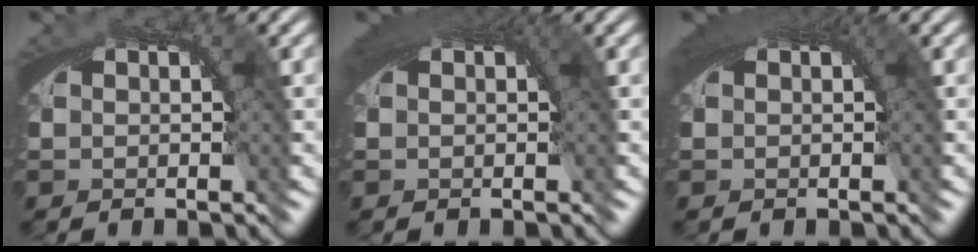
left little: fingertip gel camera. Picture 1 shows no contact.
{"total": 2.6, "force": [0.7, 1.4, 2.0], "torque": [-0.034, -0.007, 0.013]}
{"total": 2.6, "force": [0.7, 1.5, 2.0], "torque": [-0.034, -0.006, 0.011]}